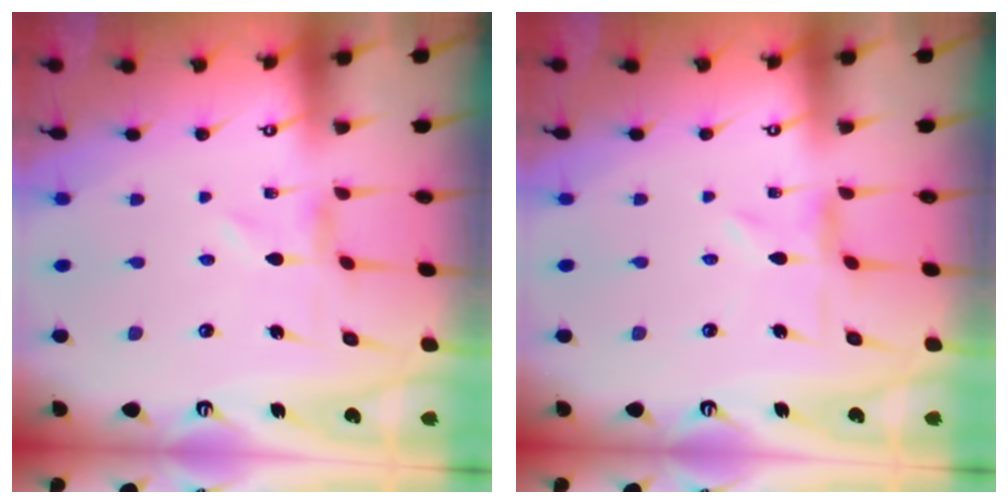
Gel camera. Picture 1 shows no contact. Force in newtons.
{"total": 1.5, "press": 1.4, "slide": 0.4}